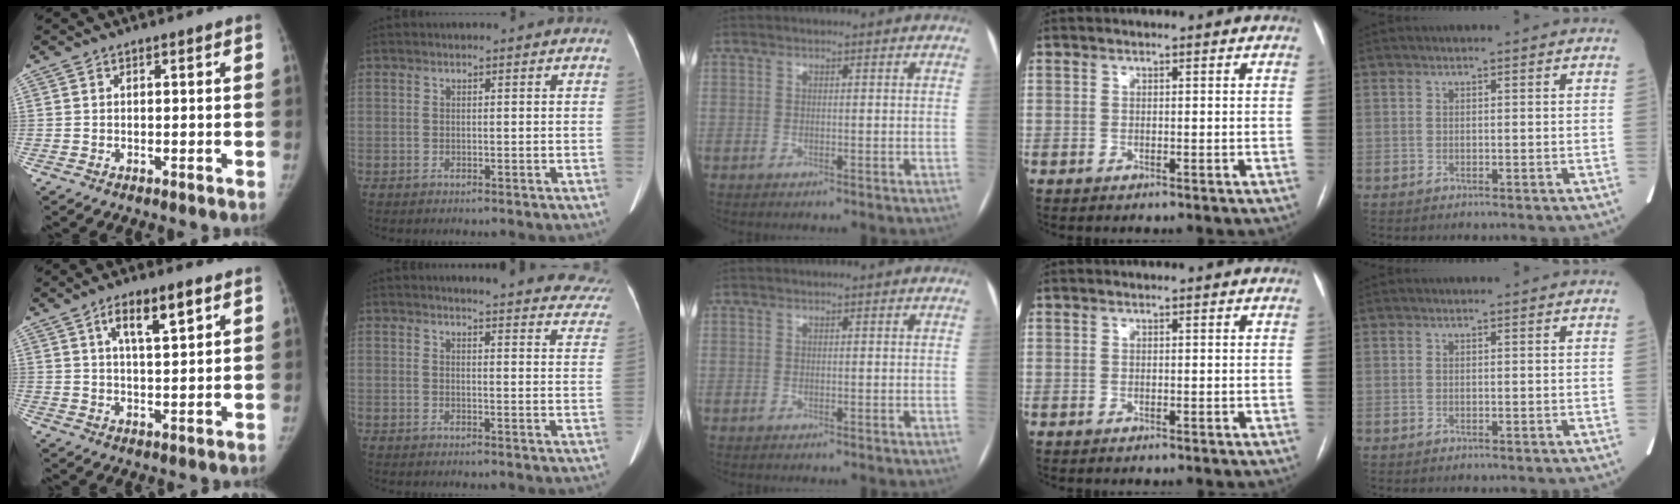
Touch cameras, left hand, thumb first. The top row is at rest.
{"thumb": {"total": 7.8, "force": [3.9, 2.3, 6.3], "torque": [-0.096, -0.012, 0.066]}, "index": {"total": 20.7, "force": [19.6, 3.4, 5.5], "torque": [-0.047, -0.071, 0.202]}}